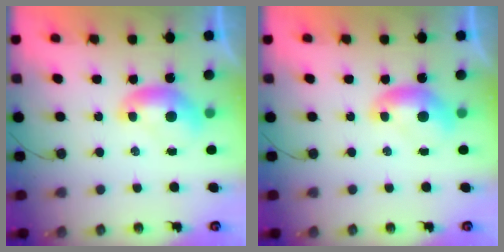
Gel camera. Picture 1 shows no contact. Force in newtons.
{"total": 0.0}